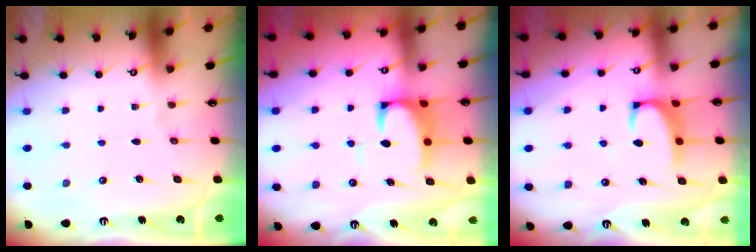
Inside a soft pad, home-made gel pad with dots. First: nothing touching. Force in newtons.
{"total": 7.3, "press": 7.2, "slide": 1.0}
{"total": 2.9, "press": 2.8, "slide": 0.7}